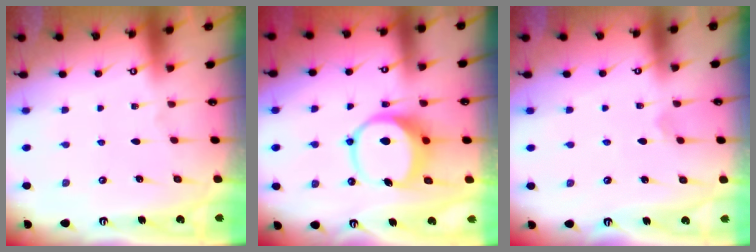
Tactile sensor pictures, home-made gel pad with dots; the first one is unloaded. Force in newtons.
{"total": 8.9, "press": 8.7, "slide": 1.6}
{"total": 2.8, "press": 2.8, "slide": 0.4}